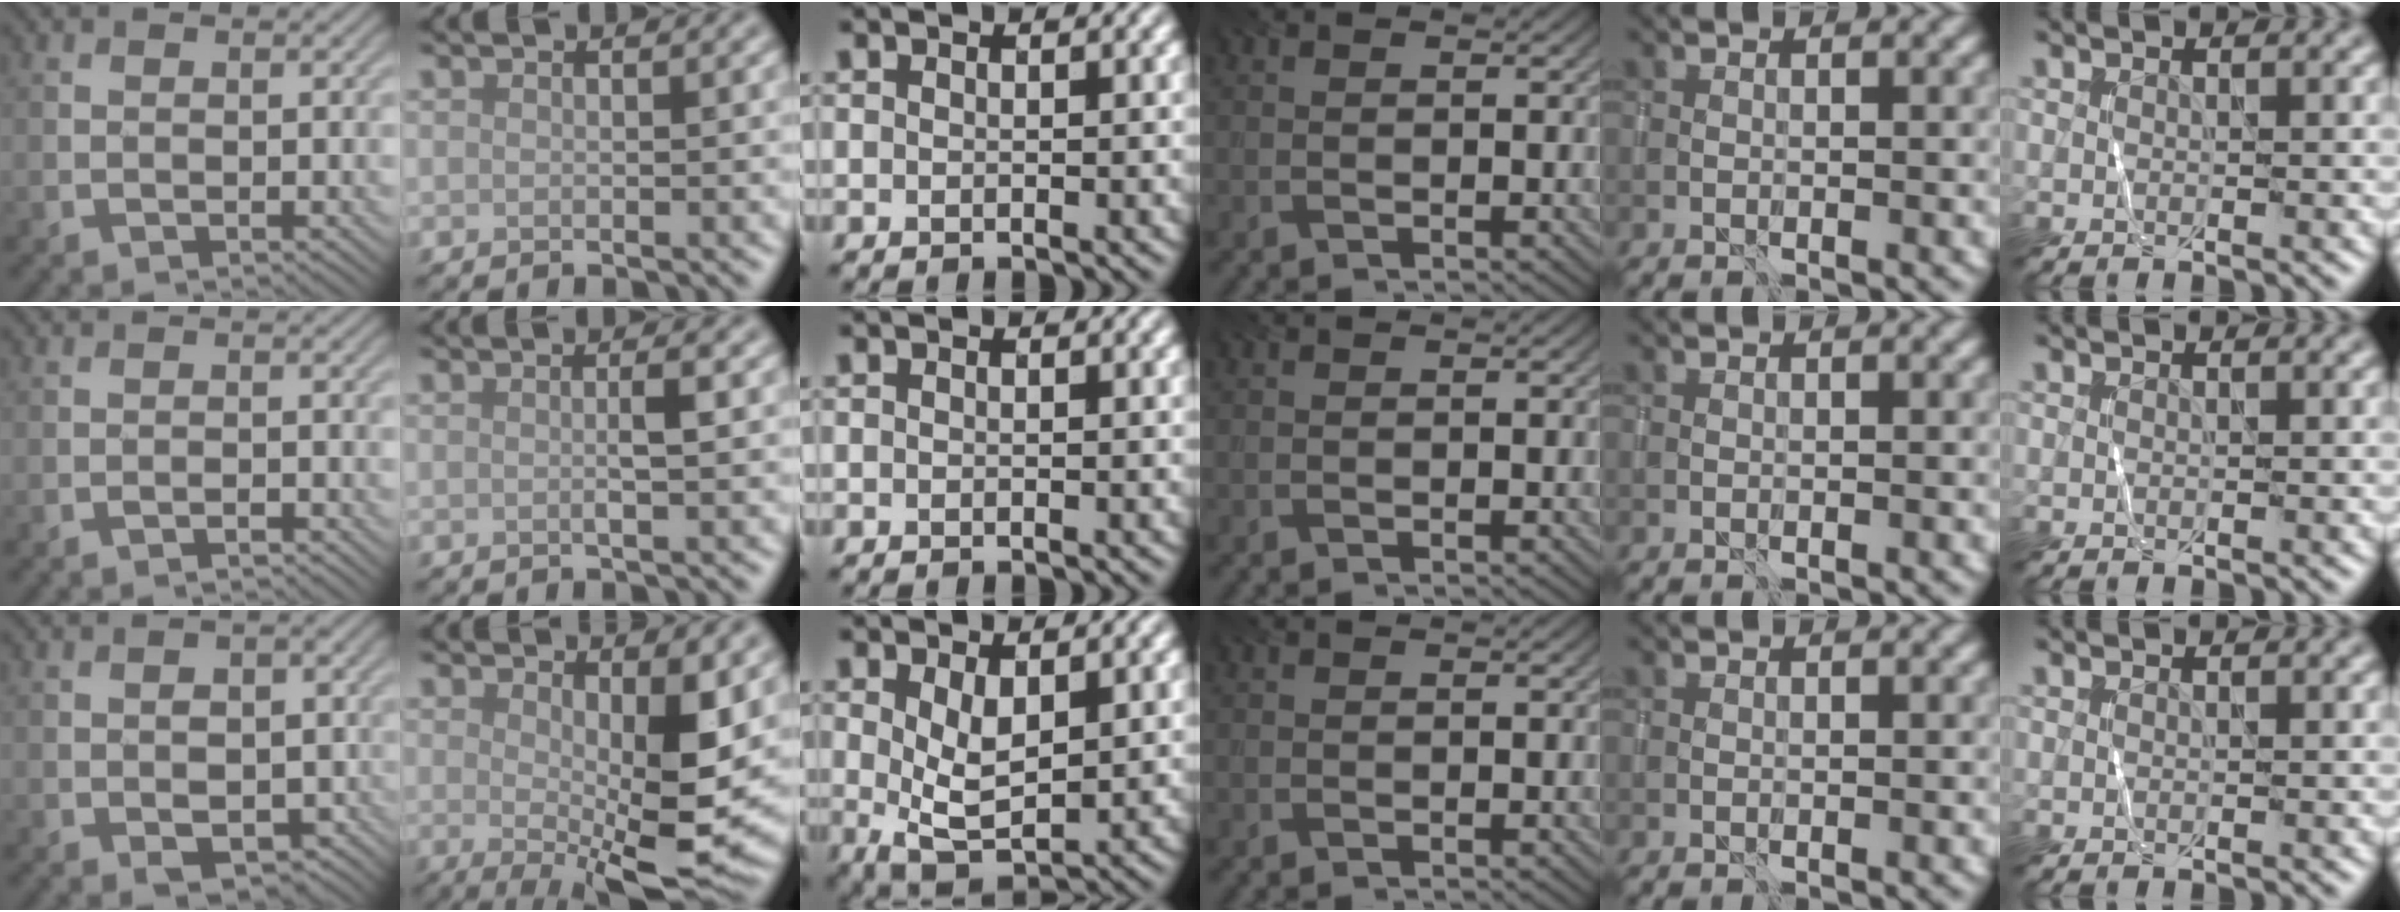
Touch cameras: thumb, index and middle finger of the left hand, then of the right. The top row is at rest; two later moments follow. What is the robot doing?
{"motion": "wrap", "object": "sponge"}